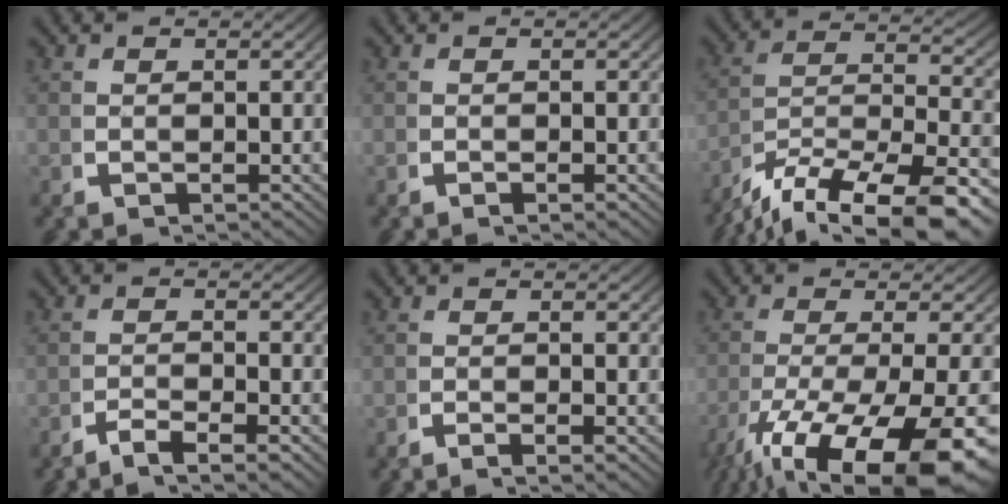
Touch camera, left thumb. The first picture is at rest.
{"total": 0.5, "force": [-0.1, -0.2, 0.5], "torque": [-0.011, 0.004, -0.006]}
{"total": 11.6, "force": [-4.8, 6.6, 8.4], "torque": [-0.159, -0.038, -0.060]}
{"total": 2.7, "force": [-2.0, 0.4, 1.8], "torque": [-0.032, -0.002, -0.040]}
{"total": 1.2, "force": [-0.6, -0.2, 1.0], "torque": [-0.021, 0.002, -0.015]}
{"total": 12.6, "force": [-5.4, 6.0, 9.7], "torque": [-0.189, -0.048, -0.054]}